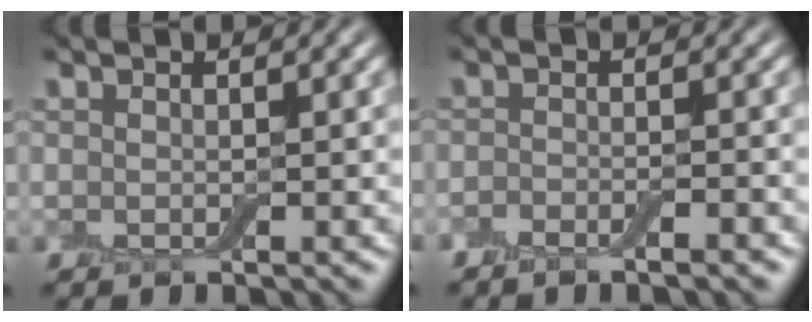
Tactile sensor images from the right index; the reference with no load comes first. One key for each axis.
{"total": 2.2, "fx": -1.6, "fy": 0.3, "fz": 1.4, "tx": -0.030, "ty": 0.001, "tz": -0.028}